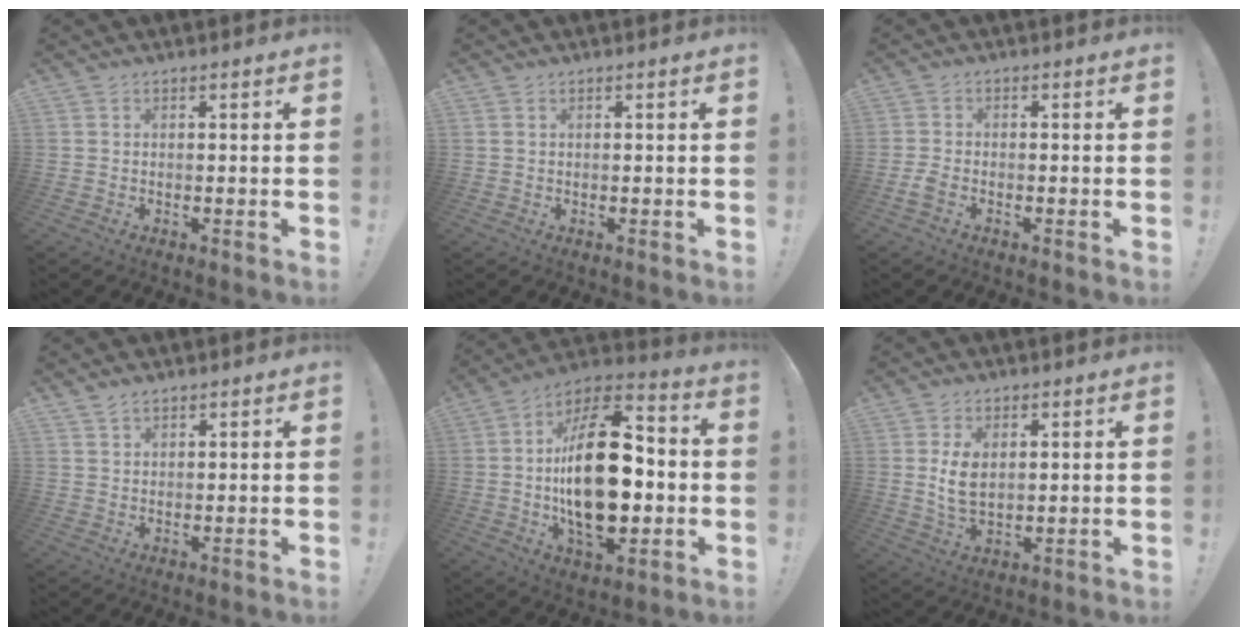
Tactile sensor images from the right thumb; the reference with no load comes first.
{"total": 0.5, "force": [0.3, 0.4, 0.3], "torque": [-0.012, 0.004, 0.007]}
{"total": 2.5, "force": [-1.3, 1.2, 1.8], "torque": [-0.046, -0.001, -0.025]}
{"total": 2.0, "force": [1.7, 0.7, 0.7], "torque": [-0.013, -0.008, 0.033]}
{"total": 27.8, "force": [-1.5, 15.0, 23.4], "torque": [-0.410, 0.011, -0.024]}
{"total": 6.8, "force": [1.7, 4.2, 5.0], "torque": [-0.092, -0.010, 0.026]}